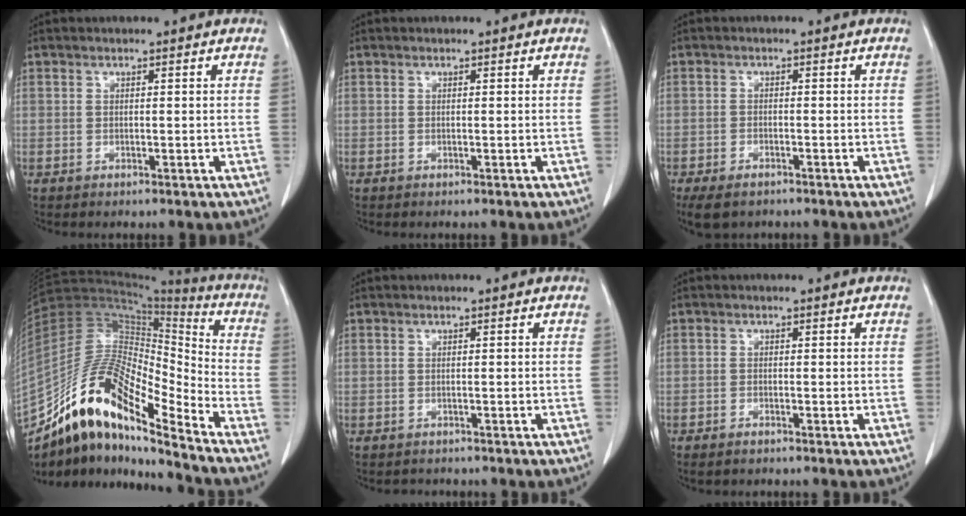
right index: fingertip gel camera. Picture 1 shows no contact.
{"total": 0.0}
{"total": 5.8, "force": [-4.4, 2.6, 2.8], "torque": [-0.045, -0.007, -0.067]}
{"total": 18.4, "force": [-13.4, 3.8, 11.9], "torque": [-0.226, 0.028, -0.242]}
{"total": 1.3, "force": [-1.1, 0.7, 0.0], "torque": [-0.004, 0.000, -0.018]}
{"total": 1.4, "force": [-1.2, 0.4, 0.6], "torque": [-0.012, -0.002, -0.018]}